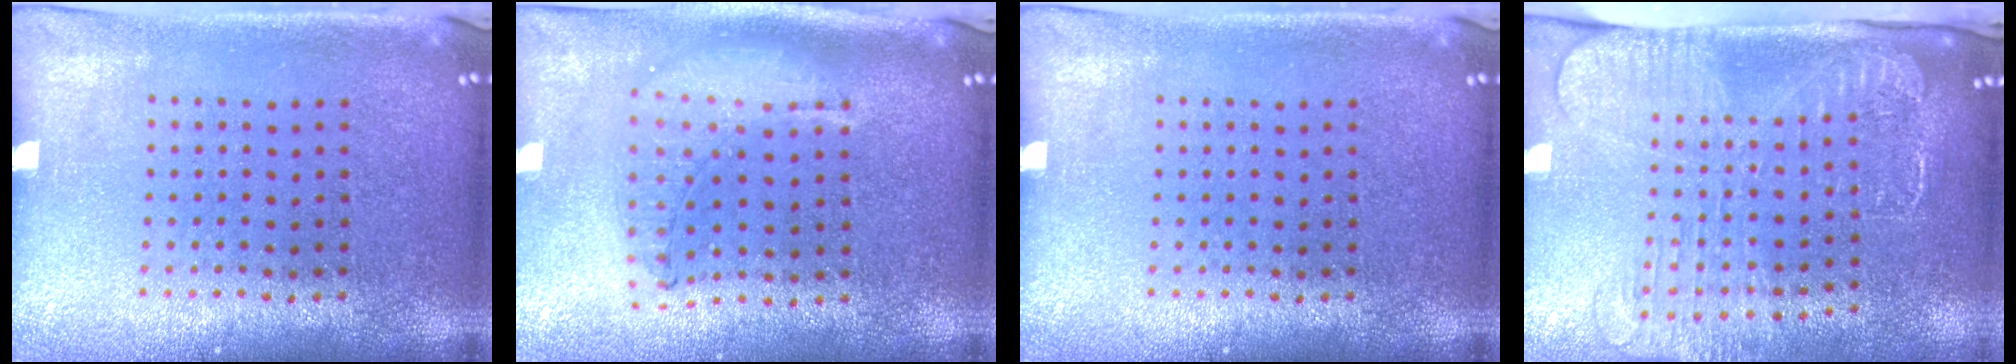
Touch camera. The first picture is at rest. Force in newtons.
{"total": 1.2, "press": 1.1, "slide": 0.3}
{"total": 0.0}
{"total": 2.7, "press": 2.1, "slide": 1.7}